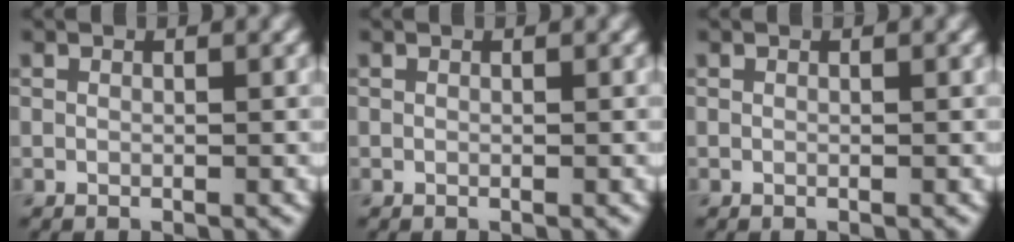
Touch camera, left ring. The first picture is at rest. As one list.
[{"total": 0.0}, {"total": 0.0}]